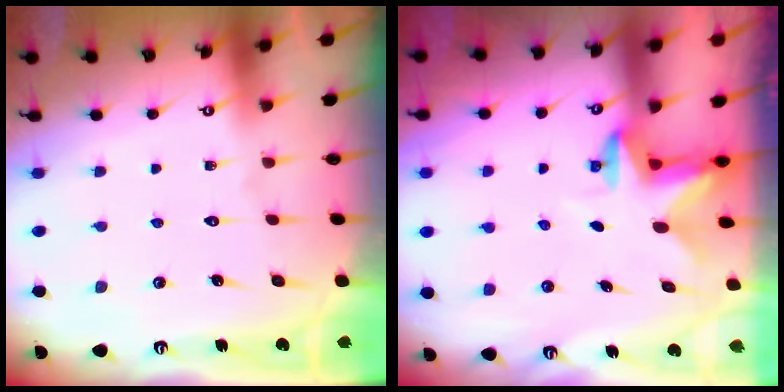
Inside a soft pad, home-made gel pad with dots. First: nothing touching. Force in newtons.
{"total": 2.8, "press": 2.8, "slide": 0.6}